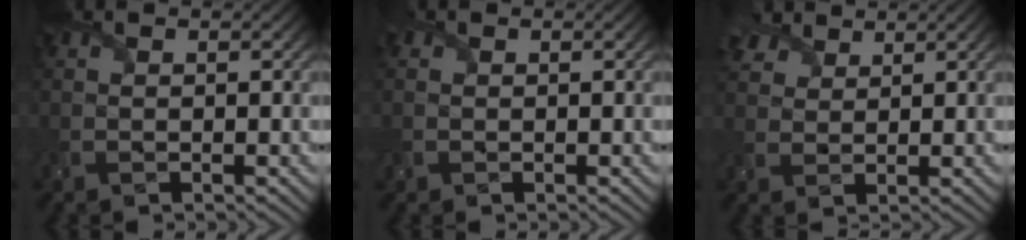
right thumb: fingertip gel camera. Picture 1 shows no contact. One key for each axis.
{"total": 1.0, "fx": 0.0, "fy": 1.0, "fz": 0.1, "tx": -0.002, "ty": -0.003, "tz": -0.004}
{"total": 4.0, "fx": 3.1, "fy": 2.1, "fz": 1.4, "tx": -0.039, "ty": 0.014, "tz": 0.062}